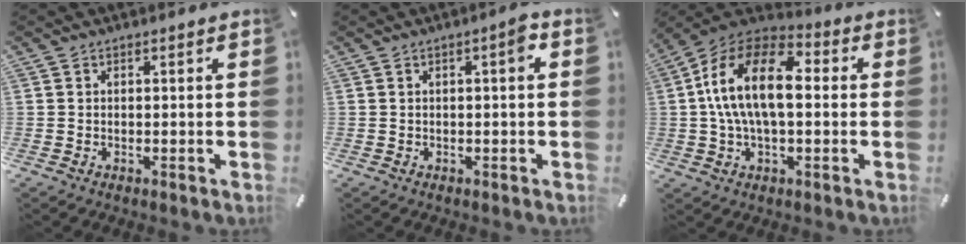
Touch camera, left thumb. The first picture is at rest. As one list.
[{"total": 2.8, "force": [0.2, 0.7, 2.7], "torque": [-0.044, 0.008, -0.002]}, {"total": 16.3, "force": [0.9, 9.2, 13.5], "torque": [-0.277, 0.005, 0.013]}]